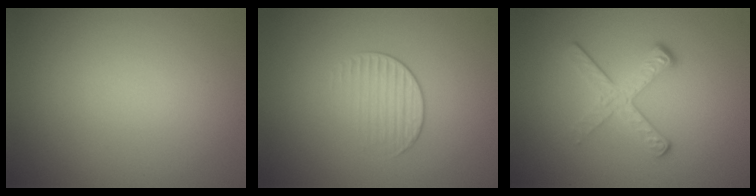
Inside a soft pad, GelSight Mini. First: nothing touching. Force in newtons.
{"total": 1.7, "press": 1.0, "slide": 1.4}
{"total": 3.7, "press": 2.5, "slide": 2.7}